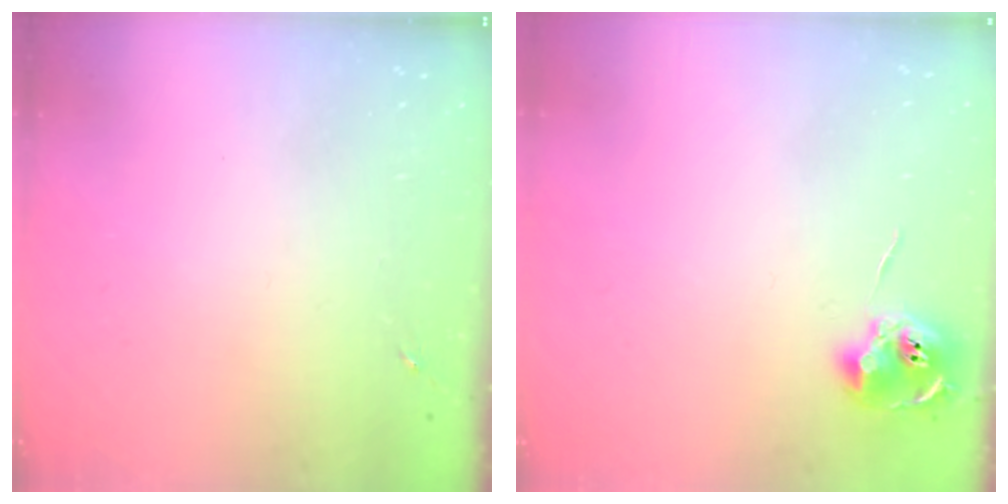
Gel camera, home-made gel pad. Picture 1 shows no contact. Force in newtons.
{"total": 8.7, "press": 8.7, "slide": 0.4}